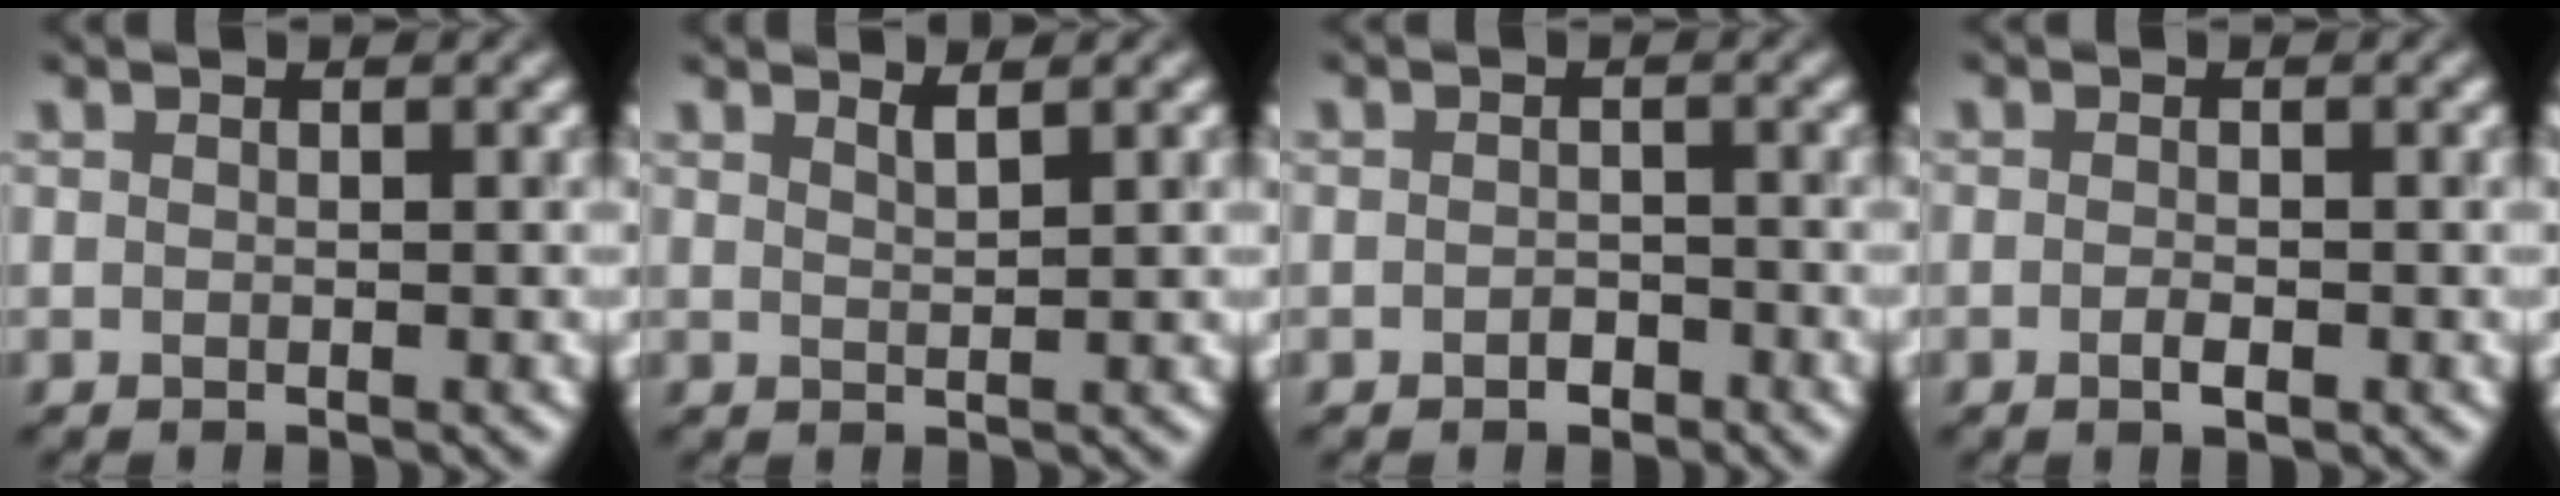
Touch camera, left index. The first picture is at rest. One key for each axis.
{"total": 1.2, "fx": 1.0, "fy": 0.2, "fz": 0.6, "tx": 0.000, "ty": 0.006, "tz": 0.016}
{"total": 1.0, "fx": -0.7, "fy": 0.6, "fz": 0.4, "tx": -0.007, "ty": 0.005, "tz": -0.014}
{"total": 1.1, "fx": -0.5, "fy": 0.4, "fz": 0.9, "tx": -0.016, "ty": 0.002, "tz": -0.008}